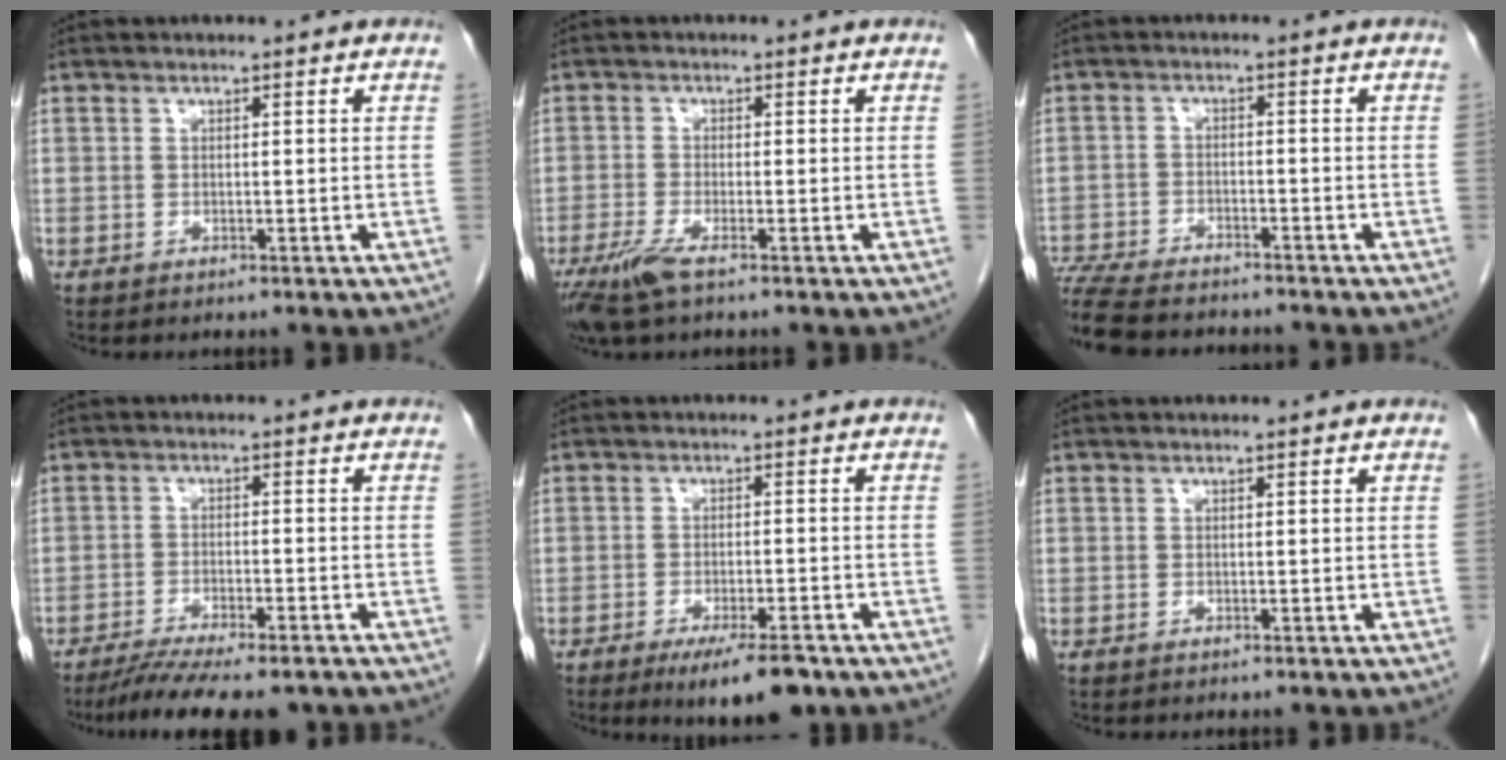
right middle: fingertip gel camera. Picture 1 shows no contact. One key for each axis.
{"total": 4.7, "fx": -3.1, "fy": 0.6, "fz": 3.5, "tx": -0.077, "ty": -0.015, "tz": -0.061}
{"total": 13.9, "fx": -12.1, "fy": 3.4, "fz": 6.0, "tx": -0.143, "ty": -0.019, "tz": -0.189}
{"total": 11.4, "fx": -9.4, "fy": 1.9, "fz": 6.1, "tx": -0.089, "ty": -0.013, "tz": -0.140}
{"total": 7.8, "fx": -5.4, "fy": 1.5, "fz": 5.4, "tx": -0.080, "ty": -0.012, "tz": -0.080}
{"total": 0.0}